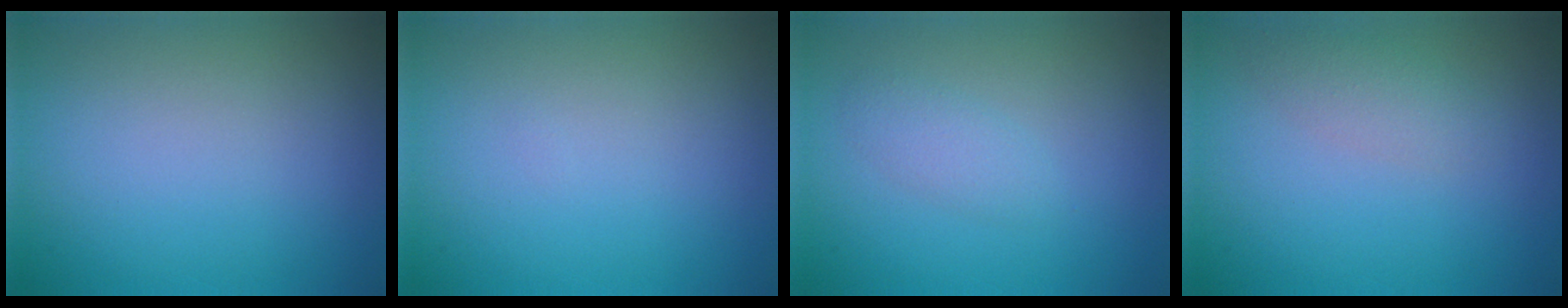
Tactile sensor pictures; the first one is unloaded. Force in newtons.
{"total": 0.0}
{"total": 1.6, "press": 1.6, "slide": 0.1}
{"total": 1.8, "press": 1.8, "slide": 0.1}